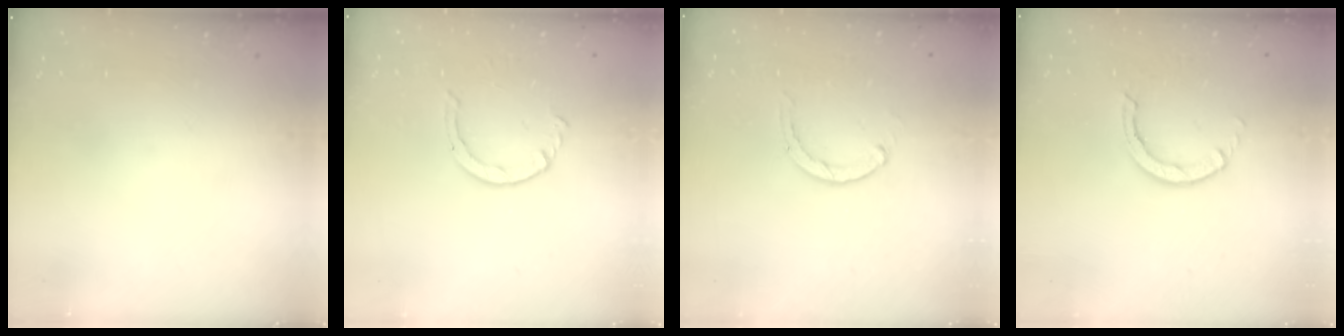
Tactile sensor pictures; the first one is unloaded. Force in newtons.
{"total": 2.6, "press": 2.6, "slide": 0.3}
{"total": 2.8, "press": 2.8, "slide": 0.5}
{"total": 2.8, "press": 2.8, "slide": 0.2}